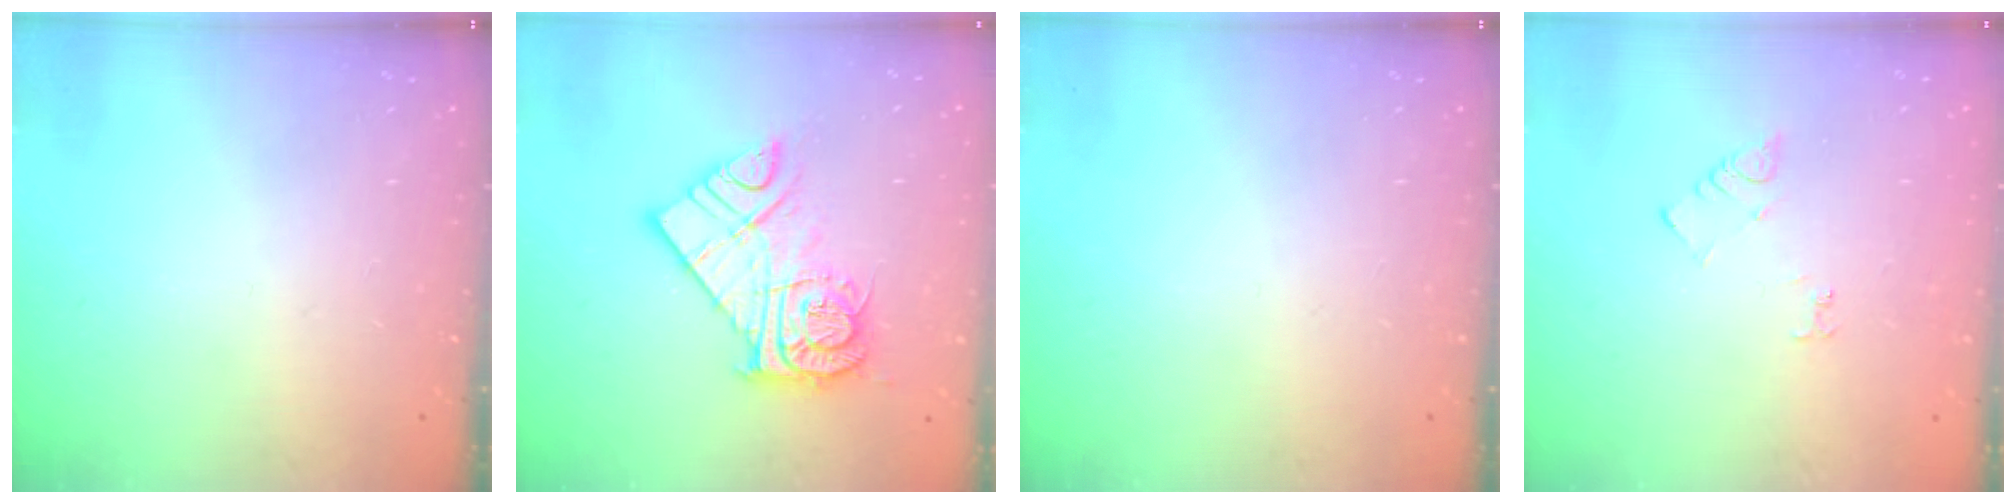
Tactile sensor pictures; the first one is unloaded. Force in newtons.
{"total": 13.4, "press": 13.4, "slide": 1.4}
{"total": 0.0}
{"total": 3.5, "press": 3.5, "slide": 0.6}